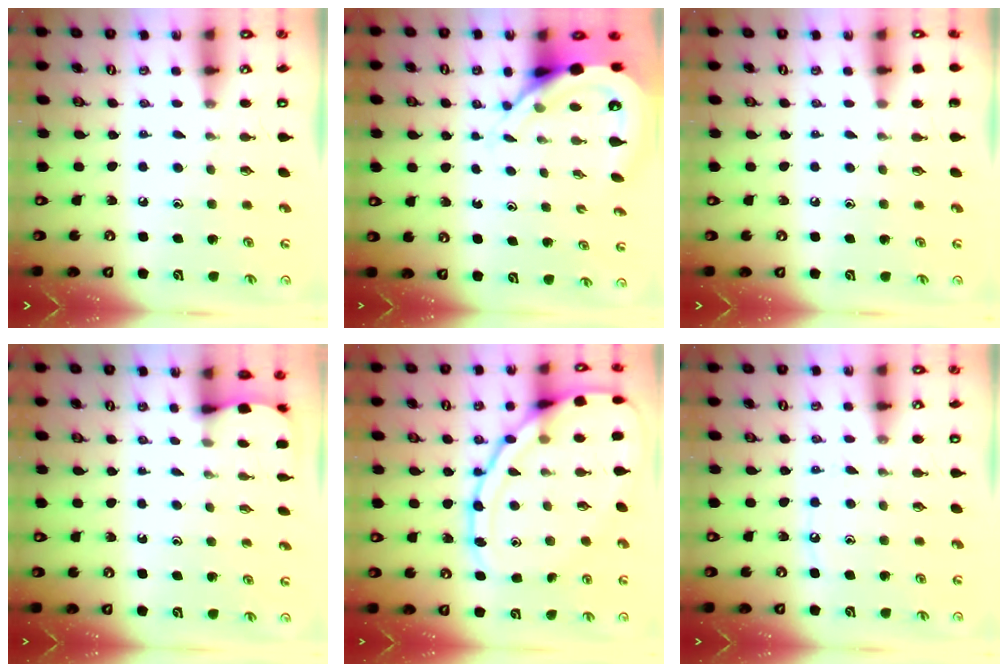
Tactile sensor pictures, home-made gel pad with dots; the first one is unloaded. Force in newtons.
{"total": 8.0, "press": 8.0, "slide": 1.0}
{"total": 0.0}
{"total": 2.6, "press": 2.6, "slide": 0.3}
{"total": 15.8, "press": 15.8, "slide": 0.9}
{"total": 7.7, "press": 7.7, "slide": 0.4}